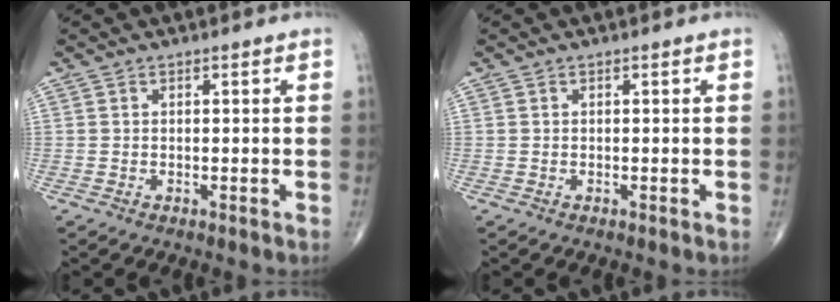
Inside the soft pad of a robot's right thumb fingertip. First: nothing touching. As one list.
[{"total": 0.0}]